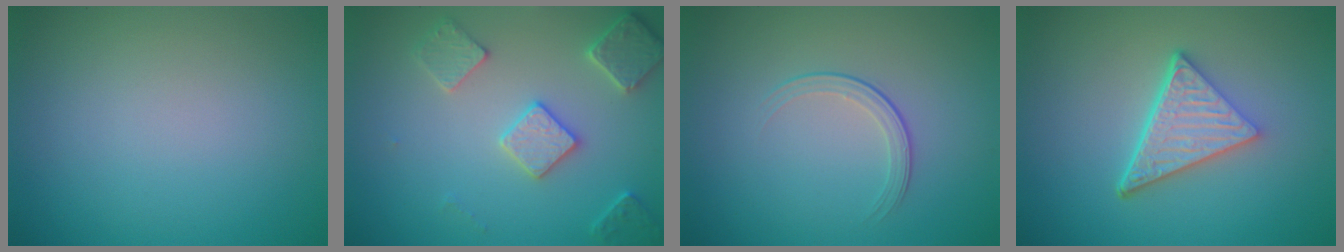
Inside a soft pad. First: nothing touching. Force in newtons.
{"total": 3.7, "press": 3.4, "slide": 1.4}
{"total": 1.7, "press": 0.9, "slide": 1.4}
{"total": 5.1, "press": 3.6, "slide": 3.7}